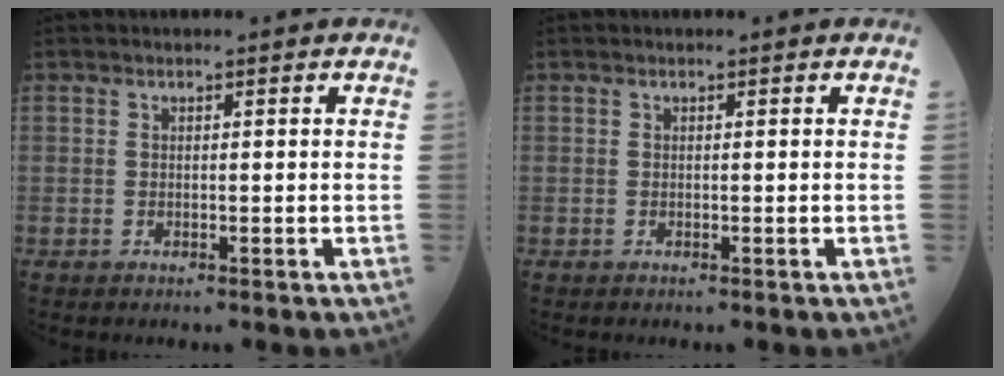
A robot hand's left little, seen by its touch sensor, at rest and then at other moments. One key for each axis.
{"total": 0.0}